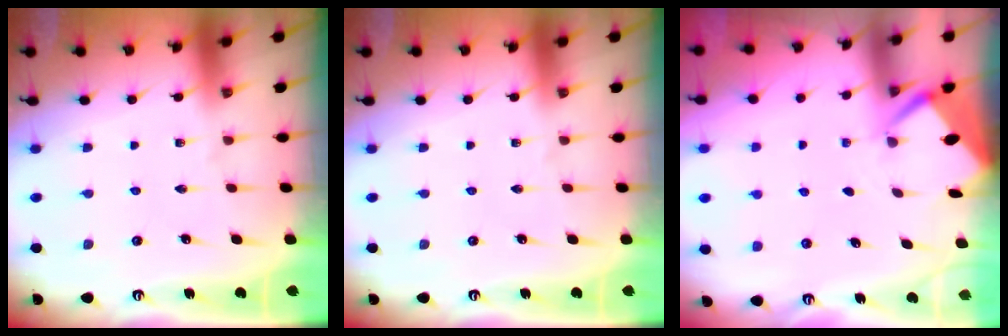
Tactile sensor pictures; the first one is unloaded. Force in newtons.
{"total": 0.0}
{"total": 2.7, "press": 2.6, "slide": 0.4}